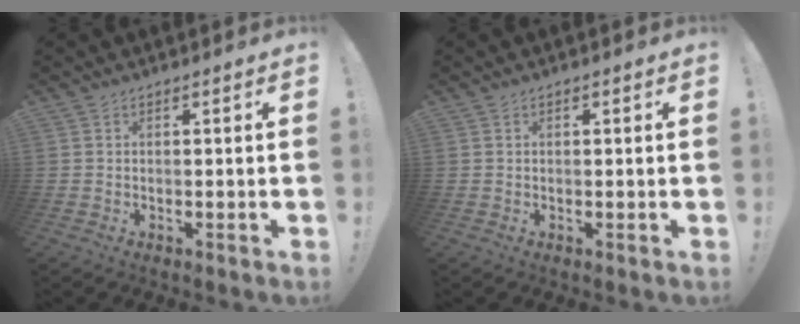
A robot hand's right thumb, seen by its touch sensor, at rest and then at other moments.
{"total": 0.0}